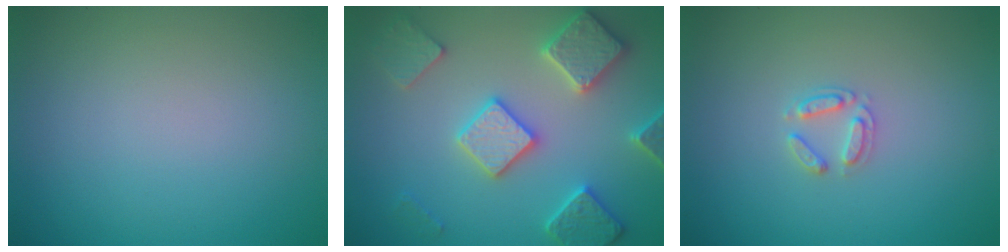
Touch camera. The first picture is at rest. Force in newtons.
{"total": 5.8, "press": 5.6, "slide": 1.2}
{"total": 1.7, "press": 1.7, "slide": 0.2}